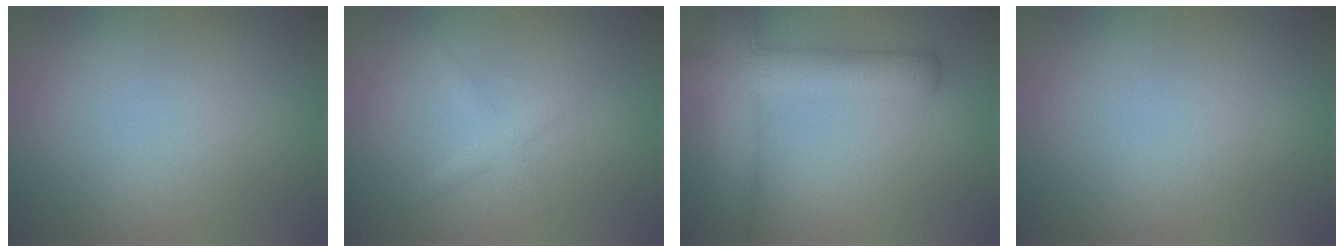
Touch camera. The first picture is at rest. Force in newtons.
{"total": 1.5, "press": 1.5, "slide": 0.1}
{"total": 7.5, "press": 7.4, "slide": 0.3}
{"total": 0.0}